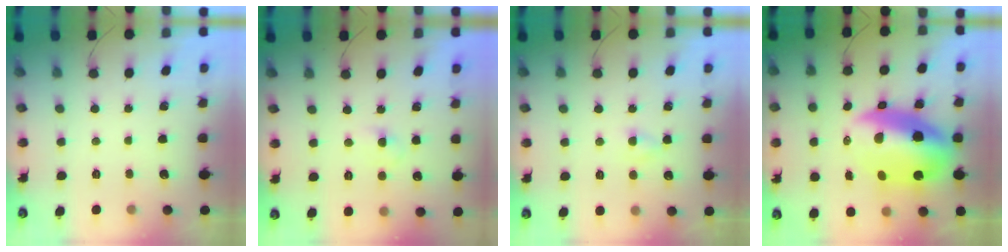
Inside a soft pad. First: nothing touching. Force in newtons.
{"total": 2.3, "press": 2.1, "slide": 1.0}
{"total": 1.9, "press": 1.6, "slide": 0.9}
{"total": 17.2, "press": 16.8, "slide": 3.5}